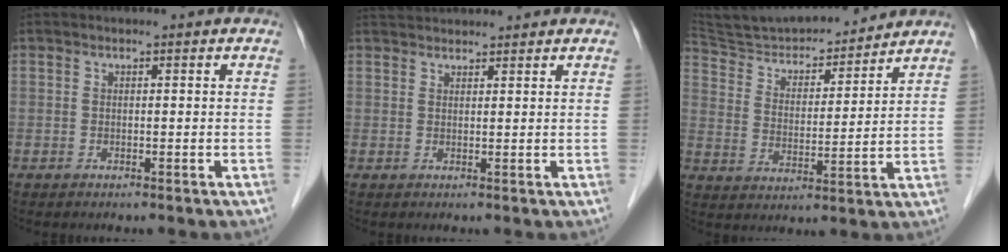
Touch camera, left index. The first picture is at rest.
{"total": 4.9, "force": [4.8, 0.8, 1.0], "torque": [-0.015, 0.038, 0.074]}
{"total": 16.9, "force": [15.9, 3.2, 4.7], "torque": [-0.076, 0.006, 0.258]}